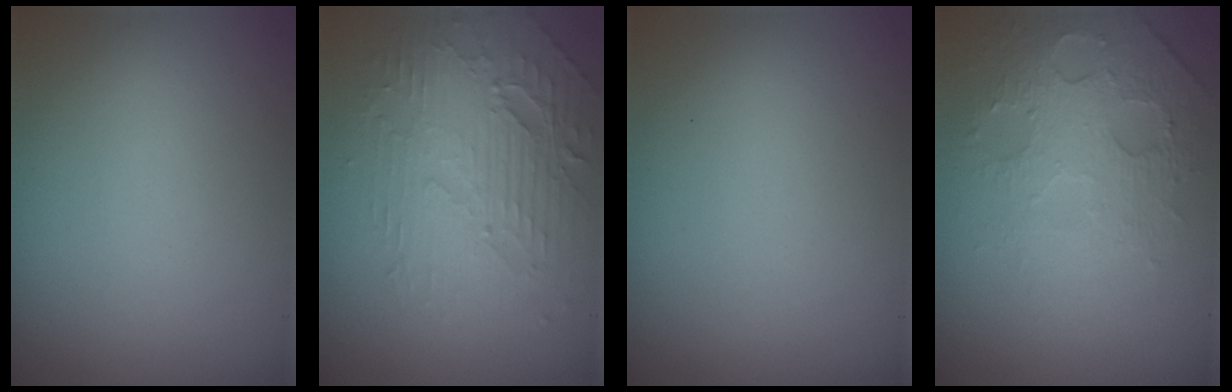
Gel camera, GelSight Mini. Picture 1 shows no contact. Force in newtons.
{"total": 4.3, "press": 3.8, "slide": 2.1}
{"total": 0.0}
{"total": 5.0, "press": 3.3, "slide": 3.8}